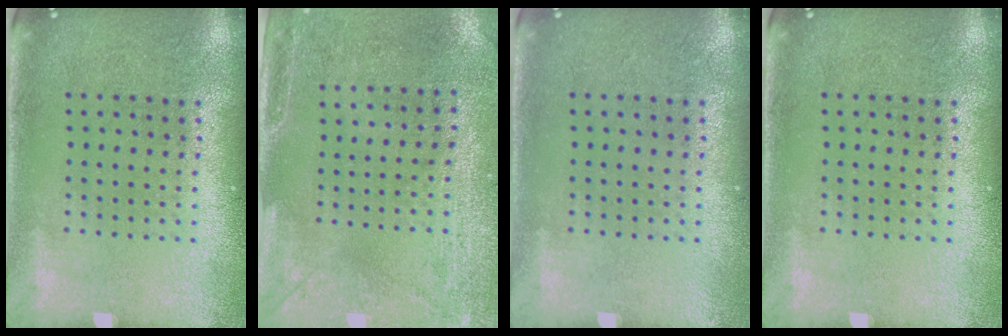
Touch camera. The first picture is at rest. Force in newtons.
{"total": 2.9, "press": 2.3, "slide": 1.8}
{"total": 0.0}
{"total": 0.0}